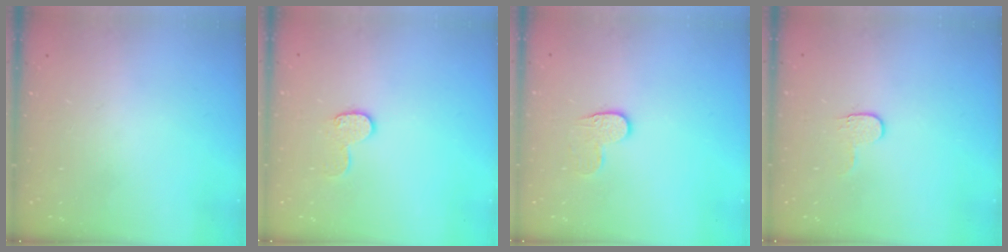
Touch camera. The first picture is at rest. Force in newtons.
{"total": 8.0, "press": 8.0, "slide": 0.2}
{"total": 7.0, "press": 6.9, "slide": 0.6}
{"total": 3.6, "press": 3.6, "slide": 0.4}